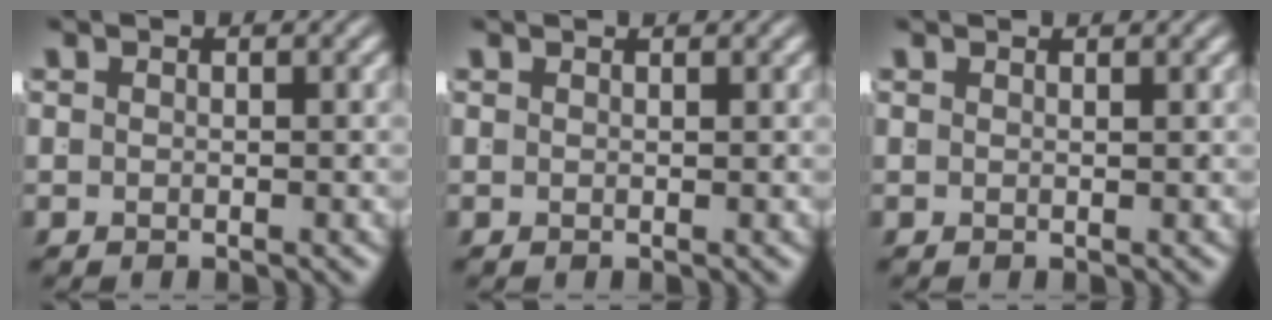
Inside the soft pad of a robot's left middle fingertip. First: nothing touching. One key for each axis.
{"total": 0.7, "fx": 0.5, "fy": -0.5, "fz": -0.1, "tx": 0.010, "ty": 0.000, "tz": 0.009}
{"total": 0.8, "fx": 0.6, "fy": -0.6, "fz": 0.0, "tx": 0.010, "ty": 0.000, "tz": 0.010}